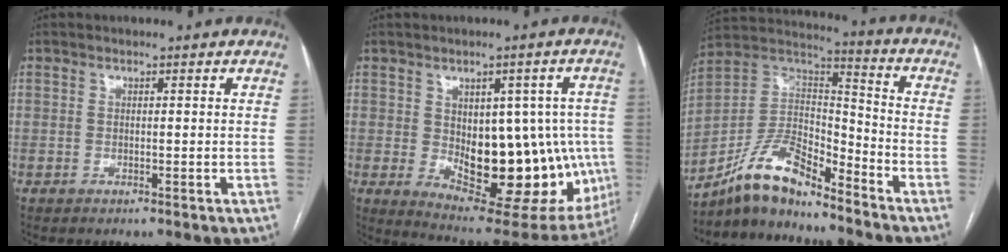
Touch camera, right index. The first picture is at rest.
{"total": 20.3, "force": [-2.2, 9.9, 17.6], "torque": [-0.203, 0.007, 0.000]}
{"total": 12.4, "force": [-10.4, 3.4, 5.7], "torque": [-0.113, 0.034, -0.194]}